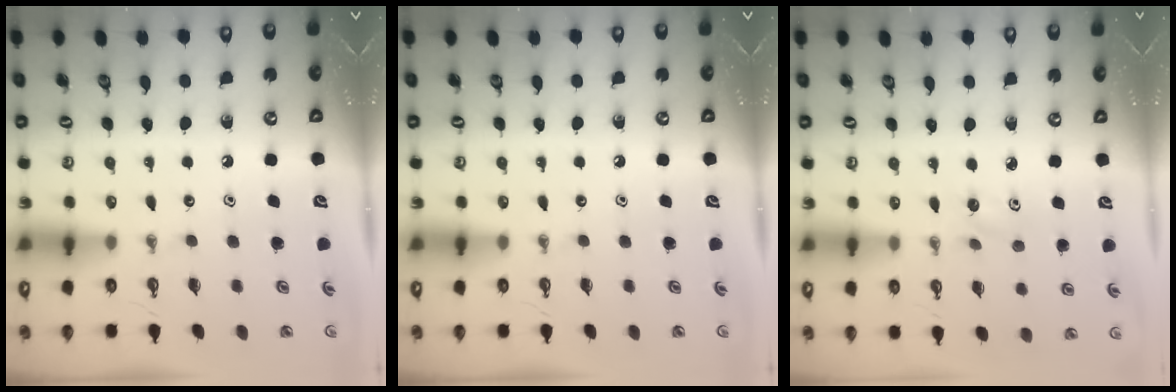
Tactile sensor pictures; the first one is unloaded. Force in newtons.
{"total": 0.0}
{"total": 4.7, "press": 4.6, "slide": 0.9}